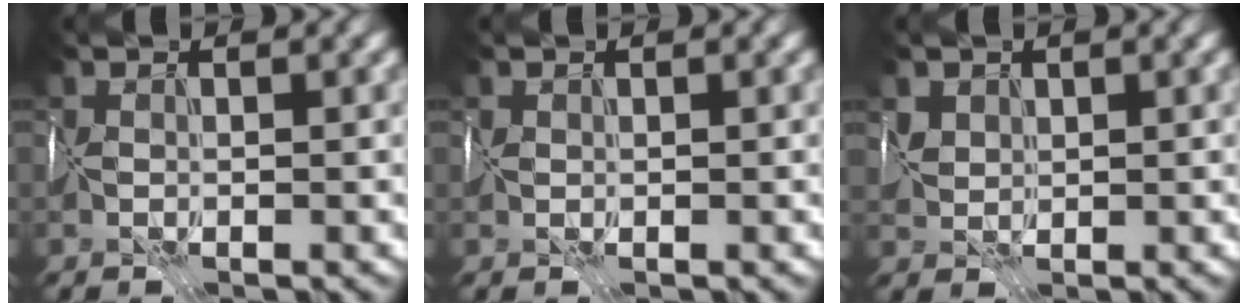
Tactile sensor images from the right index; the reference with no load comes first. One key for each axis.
{"total": 0.5, "fx": 0.3, "fy": 0.1, "fz": -0.4, "tx": 0.012, "ty": 0.001, "tz": 0.006}
{"total": 1.2, "fx": 1.0, "fy": 0.6, "fz": -0.3, "tx": 0.013, "ty": -0.007, "tz": 0.027}